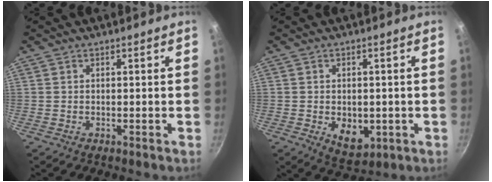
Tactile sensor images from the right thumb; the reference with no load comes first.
{"total": 7.1, "force": [-1.4, 4.8, 5.0], "torque": [-0.054, -0.009, -0.007]}